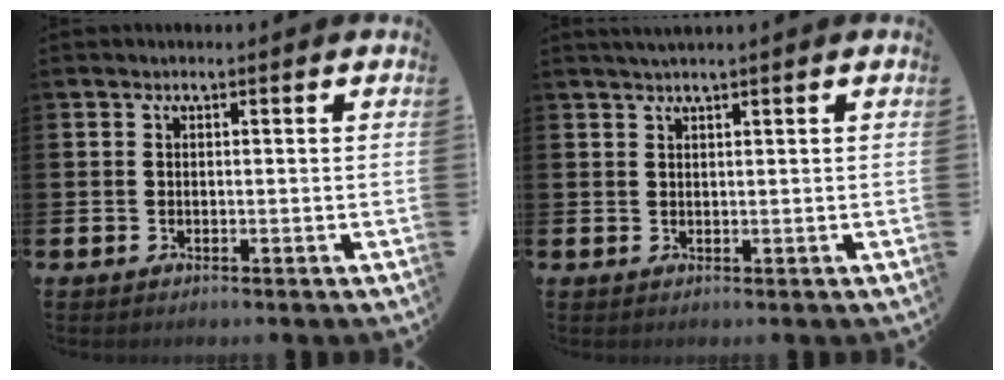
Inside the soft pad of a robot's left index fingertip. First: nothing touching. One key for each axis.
{"total": 1.4, "fx": 1.2, "fy": -0.2, "fz": 0.6, "tx": -0.011, "ty": 0.001, "tz": 0.022}